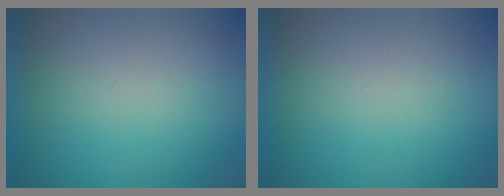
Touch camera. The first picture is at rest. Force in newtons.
{"total": 0.0}